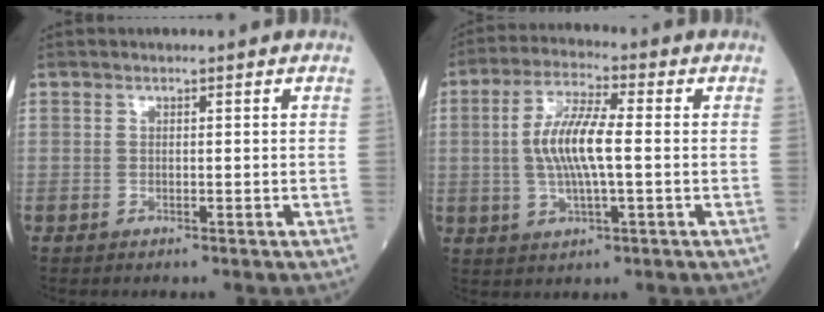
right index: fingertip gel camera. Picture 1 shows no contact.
{"total": 9.2, "force": [0.0, 1.8, 9.0], "torque": [-0.182, 0.005, -0.002]}